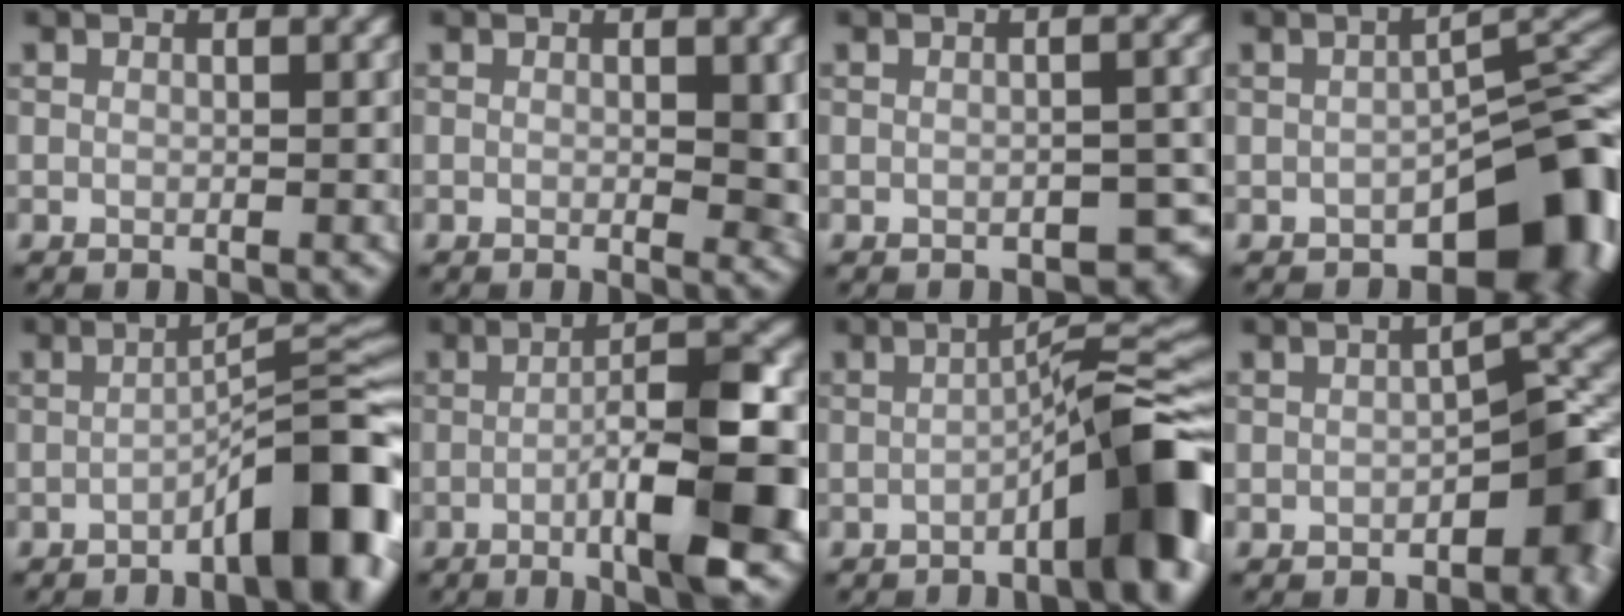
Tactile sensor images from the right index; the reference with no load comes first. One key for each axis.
{"total": 2.5, "fx": 0.1, "fy": 0.9, "fz": 2.4, "tx": -0.026, "ty": -0.007, "tz": 0.003}
{"total": 2.0, "fx": -1.1, "fy": 1.0, "fz": 1.3, "tx": -0.014, "ty": -0.001, "tz": -0.009}
{"total": 10.1, "fx": -4.6, "fy": 5.0, "fz": 7.4, "tx": -0.066, "ty": 0.001, "tz": -0.066}
{"total": 9.5, "fx": -4.4, "fy": 2.0, "fz": 8.1, "tx": -0.098, "ty": 0.024, "tz": -0.066}
{"total": 9.7, "fx": -2.7, "fy": 1.9, "fz": 9.1, "tx": -0.129, "ty": 0.010, "tz": -0.049}
{"total": 9.7, "fx": -4.1, "fy": 1.7, "fz": 8.7, "tx": -0.102, "ty": 0.029, "tz": -0.065}
{"total": 5.5, "fx": -2.4, "fy": 2.4, "fz": 4.3, "tx": -0.041, "ty": 0.016, "tz": -0.040}